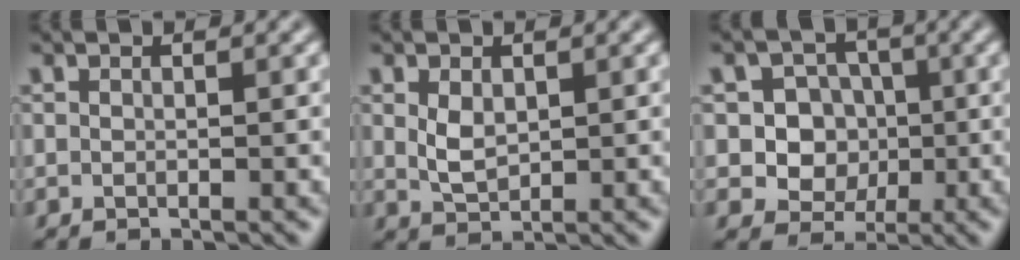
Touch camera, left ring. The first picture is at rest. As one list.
[{"total": 2.4, "force": [0.6, 1.5, 1.7], "torque": [-0.042, -0.002, 0.016]}, {"total": 5.9, "force": [-0.3, 5.5, 2.3], "torque": [-0.018, 0.023, -0.027]}]